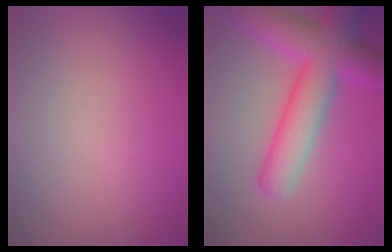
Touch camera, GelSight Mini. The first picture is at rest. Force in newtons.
{"total": 7.0, "press": 7.0, "slide": 0.6}